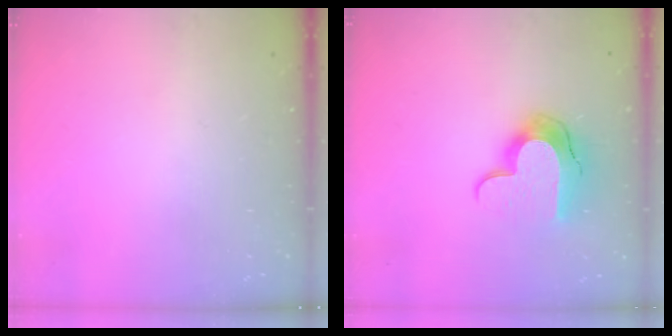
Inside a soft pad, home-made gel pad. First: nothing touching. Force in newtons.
{"total": 12.5, "press": 12.5, "slide": 0.7}